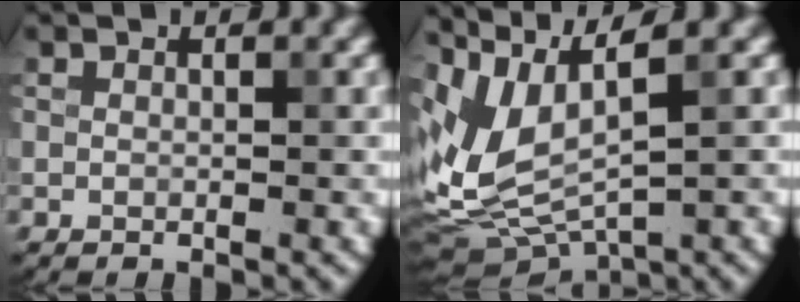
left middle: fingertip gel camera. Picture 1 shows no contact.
{"total": 7.4, "force": [1.7, 3.0, 6.5], "torque": [-0.151, -0.003, 0.045]}